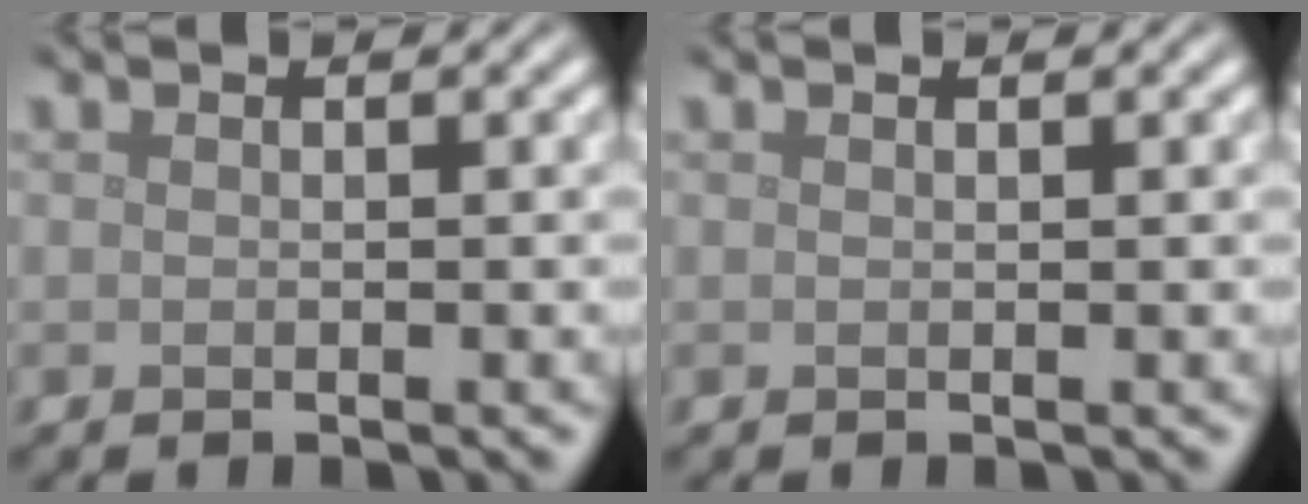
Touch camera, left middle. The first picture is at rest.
{"total": 0.0}